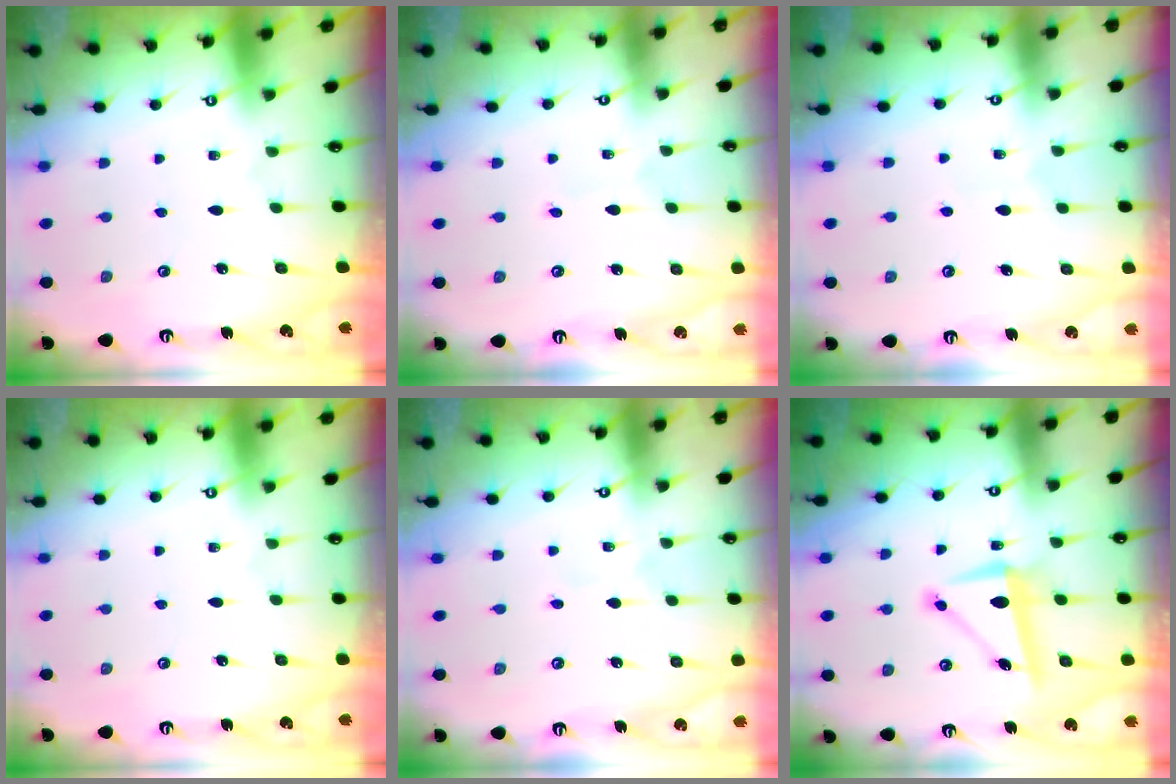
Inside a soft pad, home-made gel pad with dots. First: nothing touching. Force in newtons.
{"total": 3.8, "press": 3.8, "slide": 0.3}
{"total": 5.7, "press": 5.6, "slide": 0.8}
{"total": 0.0}
{"total": 2.2, "press": 2.0, "slide": 0.8}
{"total": 8.9, "press": 8.6, "slide": 2.2}